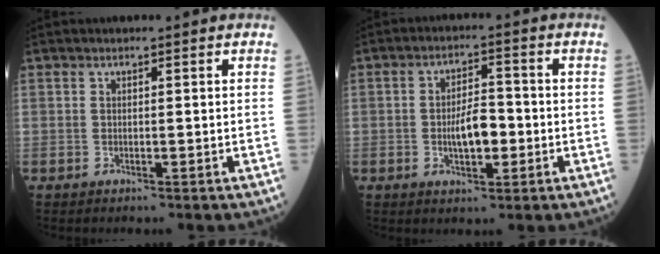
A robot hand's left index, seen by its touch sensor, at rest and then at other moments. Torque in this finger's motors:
{"motor_torque": [0.52, -0.35, 0.36, 0.10]}